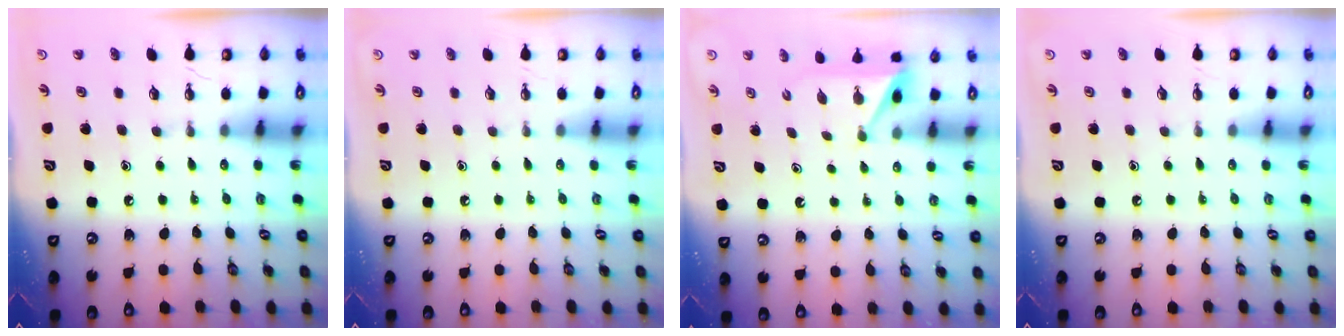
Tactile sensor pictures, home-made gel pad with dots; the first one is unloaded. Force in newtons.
{"total": 0.0}
{"total": 5.1, "press": 5.1, "slide": 0.3}
{"total": 0.0}